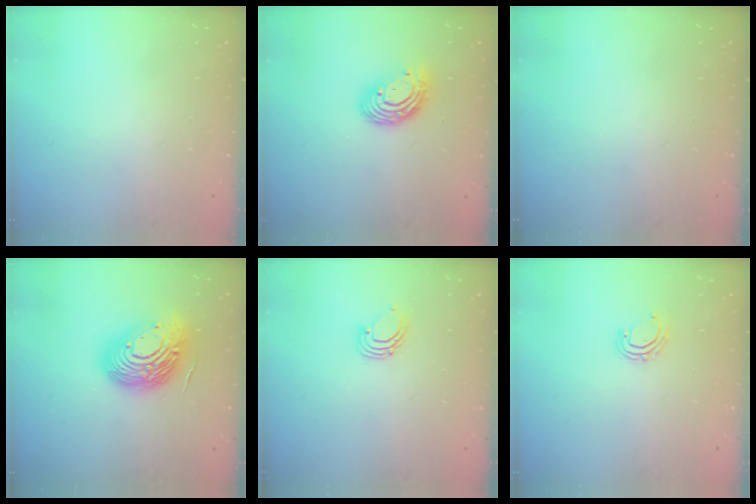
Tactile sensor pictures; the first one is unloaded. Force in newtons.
{"total": 10.5, "press": 10.4, "slide": 1.1}
{"total": 0.0}
{"total": 20.0, "press": 20.0, "slide": 1.6}
{"total": 2.6, "press": 2.6, "slide": 0.2}
{"total": 6.5, "press": 6.3, "slide": 1.6}